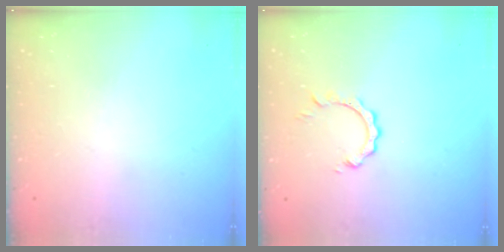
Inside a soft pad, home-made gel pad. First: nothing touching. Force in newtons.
{"total": 3.4, "press": 3.4, "slide": 0.1}